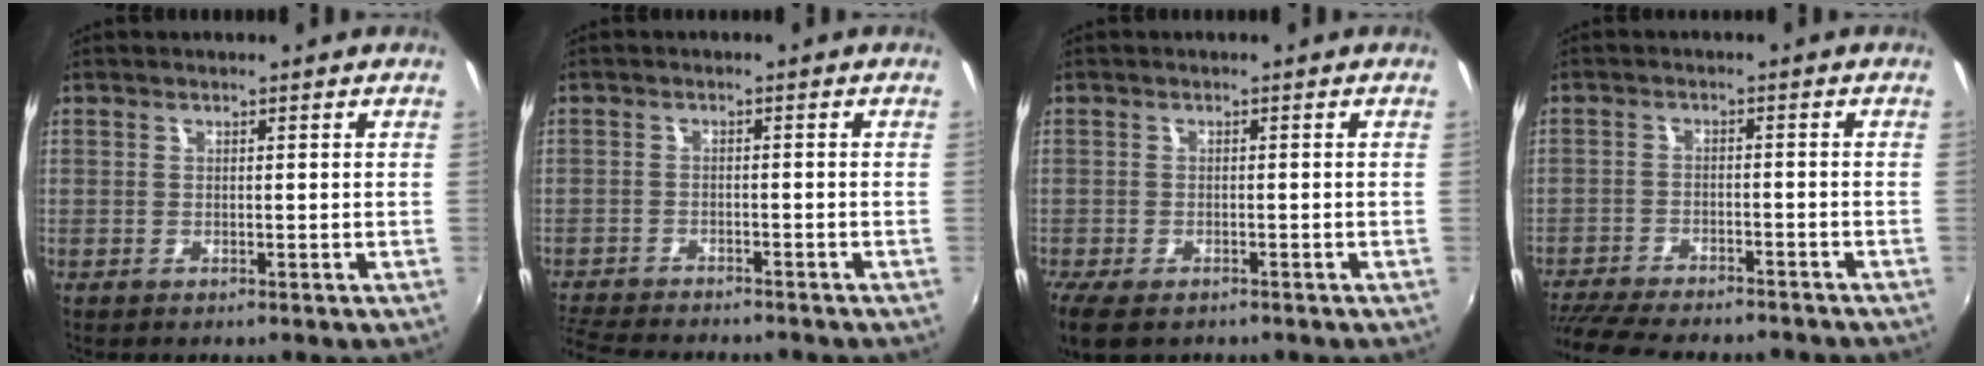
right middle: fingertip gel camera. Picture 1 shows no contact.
{"total": 9.8, "force": [-9.0, 1.8, 3.5], "torque": [-0.098, -0.018, -0.148]}
{"total": 6.4, "force": [-4.4, 2.7, 3.7], "torque": [-0.091, -0.028, -0.078]}
{"total": 16.0, "force": [-13.8, 3.8, 7.1], "torque": [-0.156, -0.031, -0.211]}